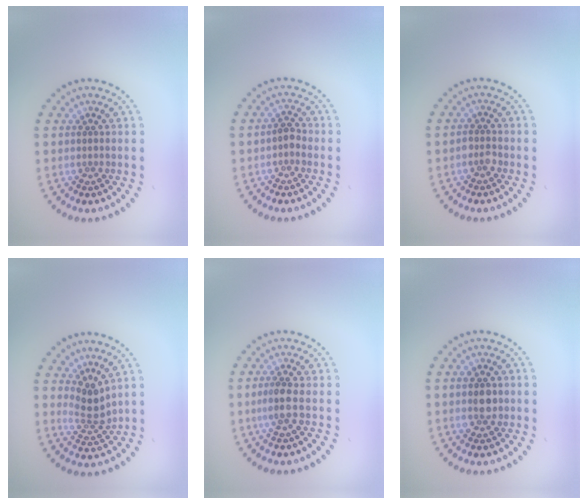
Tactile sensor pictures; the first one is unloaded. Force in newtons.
{"total": 1.2, "press": 1.0, "slide": 0.6}
{"total": 1.1, "press": 1.1, "slide": 0.3}
{"total": 2.5, "press": 1.8, "slide": 1.8}
{"total": 1.9, "press": 1.5, "slide": 1.0}
{"total": 2.5, "press": 2.5, "slide": 0.3}